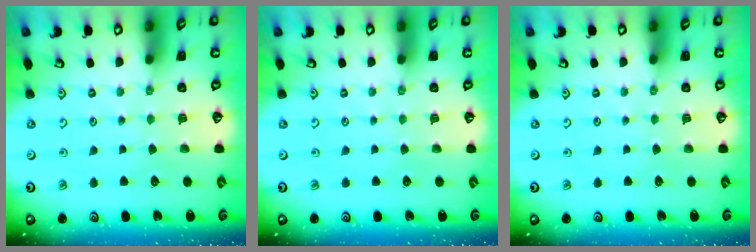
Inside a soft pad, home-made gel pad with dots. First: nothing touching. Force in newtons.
{"total": 0.0}
{"total": 0.0}